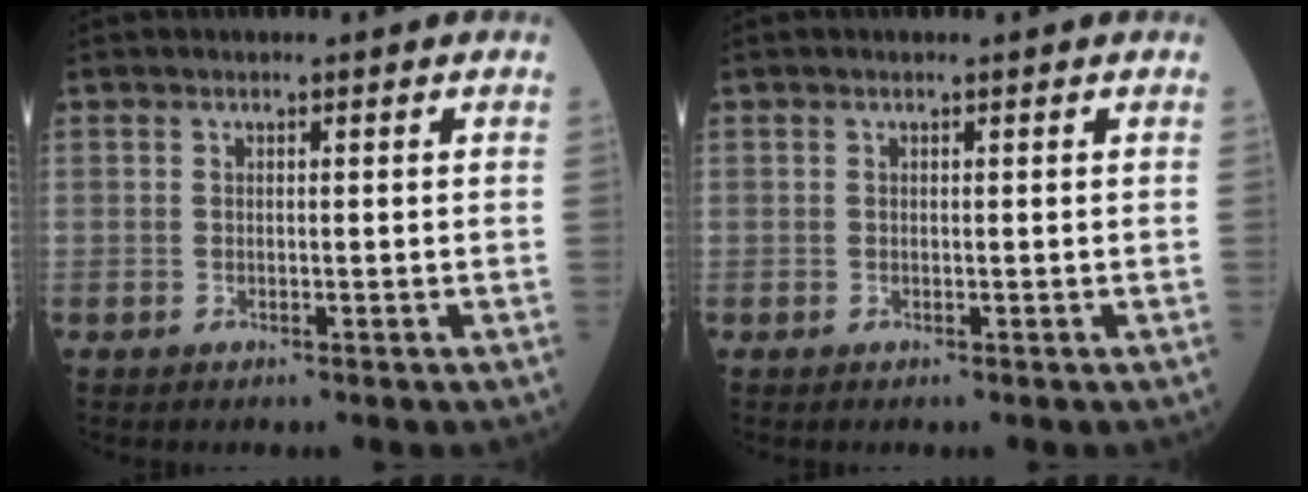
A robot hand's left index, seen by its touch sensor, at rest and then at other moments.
{"total": 0.7, "force": [-0.7, -0.1, -0.1], "torque": [0.001, -0.007, -0.010]}